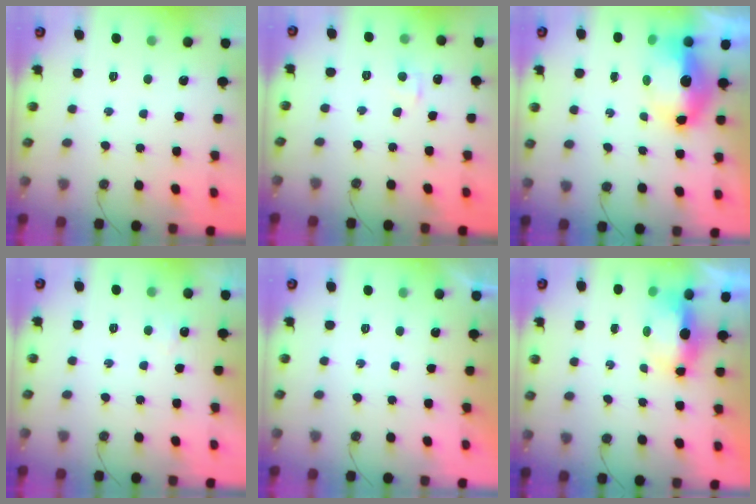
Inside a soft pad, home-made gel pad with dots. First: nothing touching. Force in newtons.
{"total": 3.4, "press": 3.4, "slide": 0.5}
{"total": 8.4, "press": 8.4, "slide": 0.9}
{"total": 2.8, "press": 2.7, "slide": 0.5}
{"total": 0.0}
{"total": 10.2, "press": 7.1, "slide": 7.3}